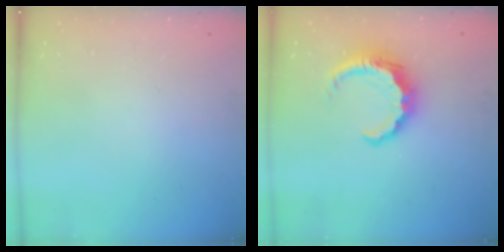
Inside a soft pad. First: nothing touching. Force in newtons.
{"total": 8.7, "press": 8.6, "slide": 1.4}